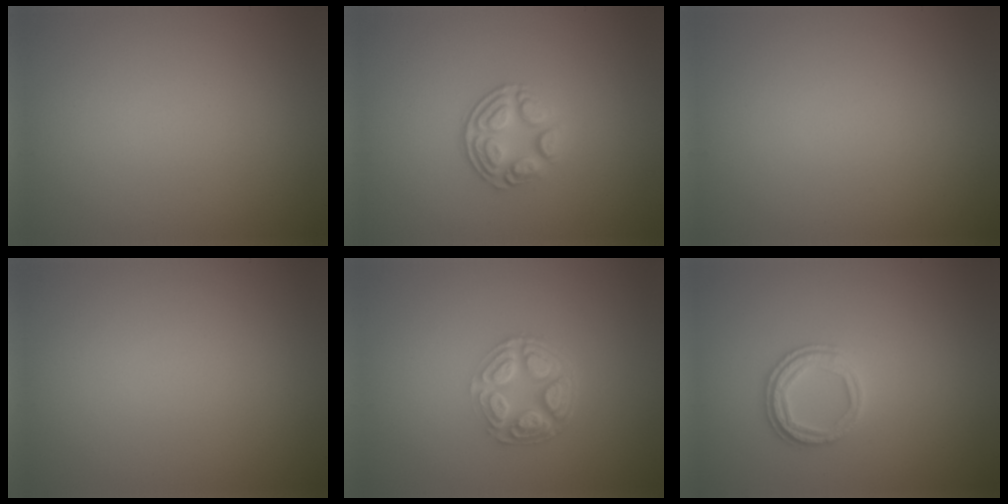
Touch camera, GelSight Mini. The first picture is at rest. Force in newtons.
{"total": 3.4, "press": 2.6, "slide": 2.3}
{"total": 0.0}
{"total": 0.0}
{"total": 4.9, "press": 3.7, "slide": 3.3}
{"total": 2.6, "press": 2.4, "slide": 0.8}